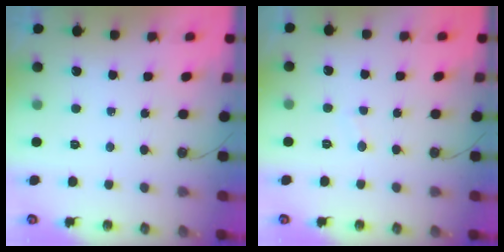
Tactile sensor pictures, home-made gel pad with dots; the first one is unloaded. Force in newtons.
{"total": 1.8, "press": 1.8, "slide": 0.2}